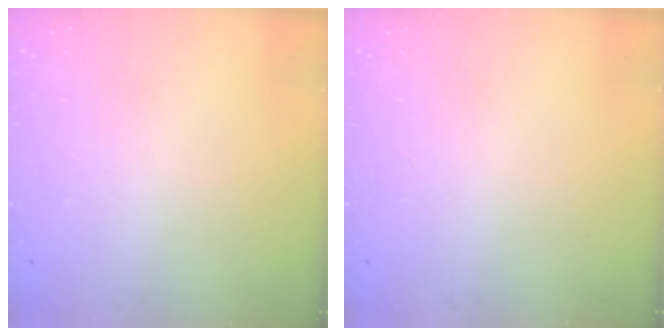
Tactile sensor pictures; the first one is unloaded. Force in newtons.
{"total": 0.0}